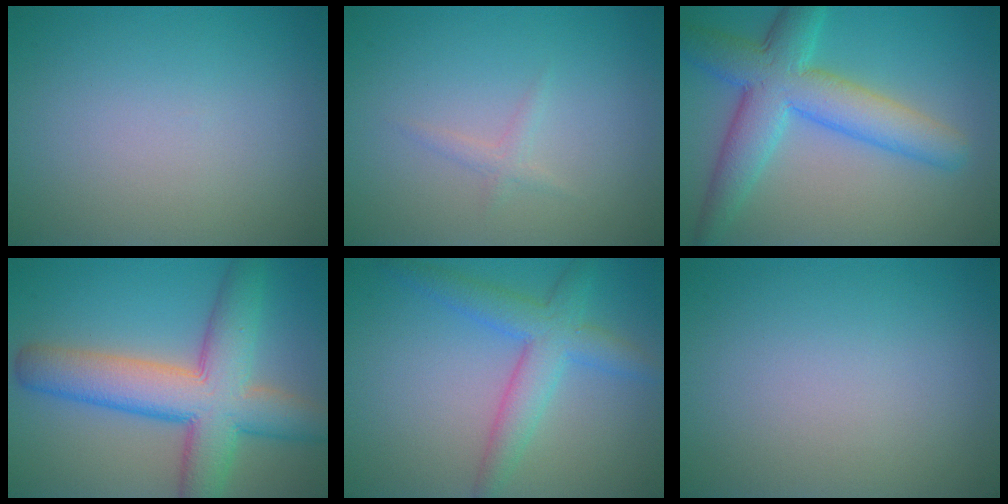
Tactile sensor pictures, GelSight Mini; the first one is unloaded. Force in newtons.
{"total": 1.0, "press": 1.0, "slide": 0.1}
{"total": 7.4, "press": 7.4, "slide": 0.3}
{"total": 9.5, "press": 9.5, "slide": 0.4}
{"total": 4.5, "press": 4.5, "slide": 0.1}
{"total": 0.0}